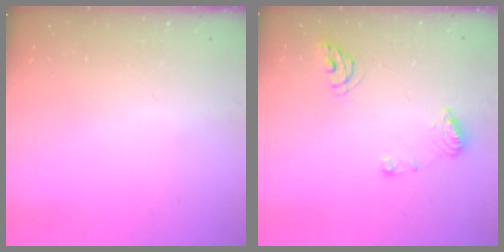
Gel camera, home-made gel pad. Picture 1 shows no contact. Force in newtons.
{"total": 8.9, "press": 8.8, "slide": 1.1}